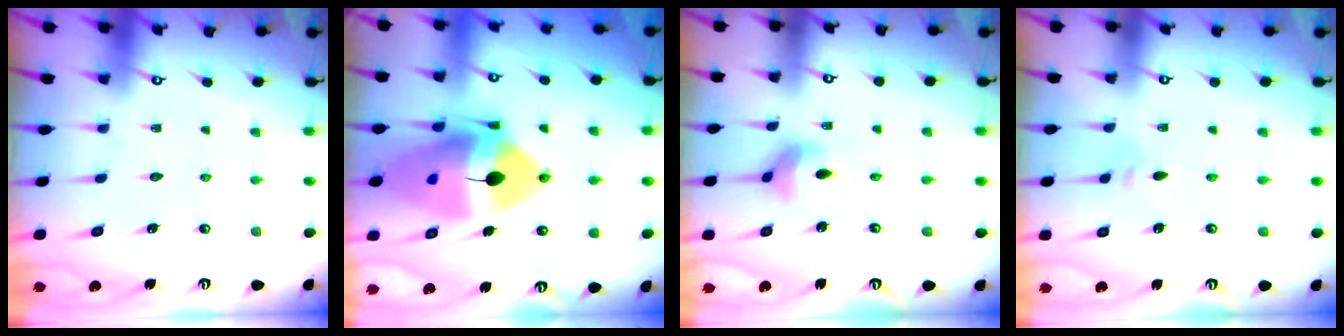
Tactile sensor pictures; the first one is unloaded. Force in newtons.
{"total": 19.6, "press": 19.5, "slide": 2.7}
{"total": 5.2, "press": 5.1, "slide": 0.7}
{"total": 2.8, "press": 2.7, "slide": 0.6}